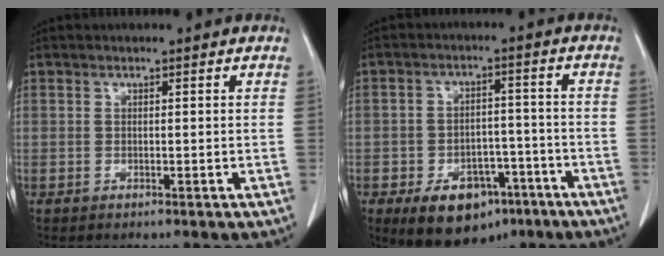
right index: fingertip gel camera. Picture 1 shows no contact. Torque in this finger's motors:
{"motor_torque": [0.08, 0.08, 0.11, 0.00]}